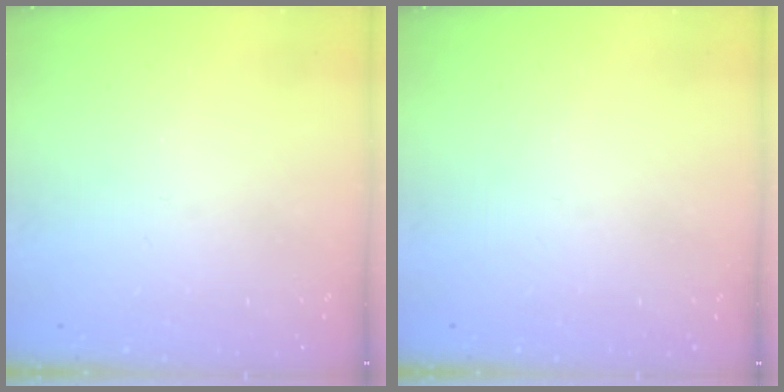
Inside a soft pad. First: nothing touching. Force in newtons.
{"total": 0.0}